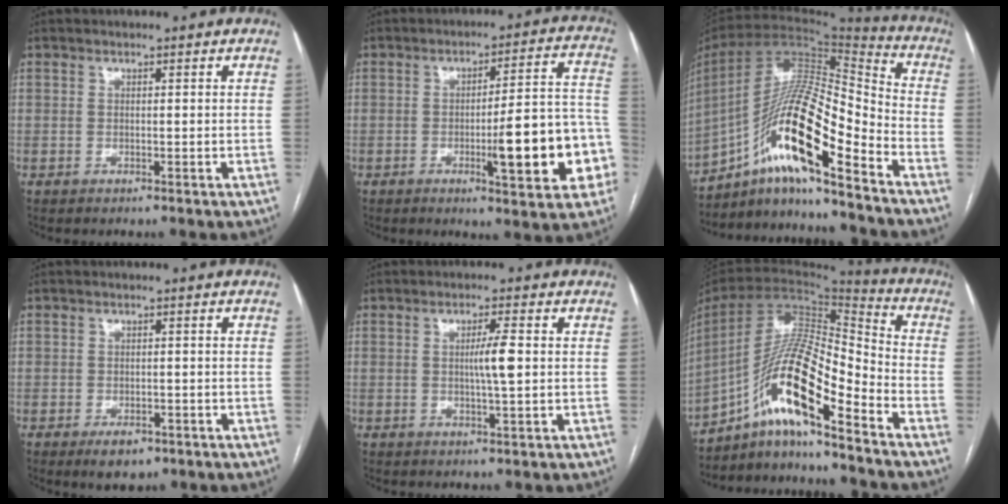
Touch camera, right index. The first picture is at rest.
{"total": 14.4, "force": [-4.2, 2.3, 13.6], "torque": [-0.166, 0.017, -0.054]}
{"total": 19.2, "force": [-10.8, 2.7, 15.7], "torque": [-0.305, 0.005, -0.189]}
{"total": 2.7, "force": [-1.6, 1.7, 1.2], "torque": [-0.014, 0.001, -0.014]}
{"total": 4.0, "force": [0.2, -0.1, 4.0], "torque": [-0.070, -0.002, 0.003]}
{"total": 16.8, "force": [-9.9, 2.4, 13.4], "torque": [-0.255, 0.013, -0.174]}